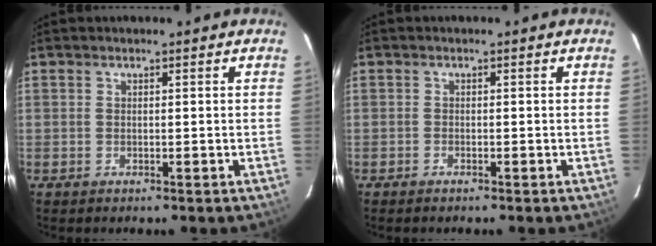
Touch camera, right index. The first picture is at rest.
{"total": 0.7, "force": [-0.7, 0.2, 0.2], "torque": [-0.007, 0.000, -0.015]}